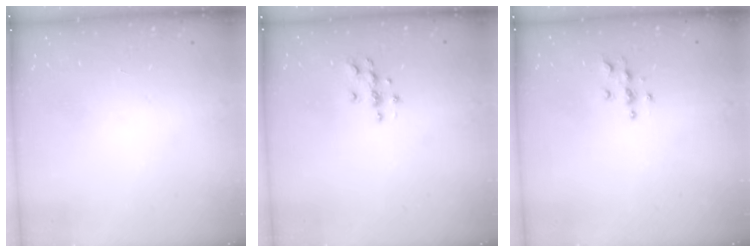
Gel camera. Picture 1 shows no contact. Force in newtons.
{"total": 3.8, "press": 3.8, "slide": 0.4}
{"total": 3.8, "press": 3.8, "slide": 0.4}